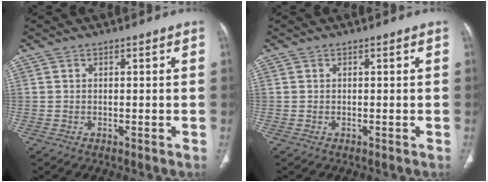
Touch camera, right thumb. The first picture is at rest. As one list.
[{"total": 0.0}]